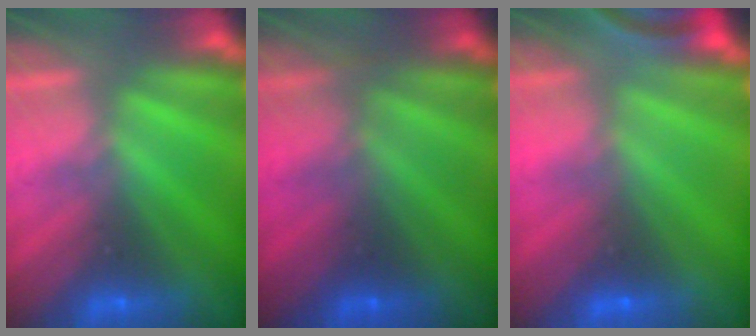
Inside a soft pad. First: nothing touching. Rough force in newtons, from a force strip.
{"total": 1.8}
{"total": 6.9}